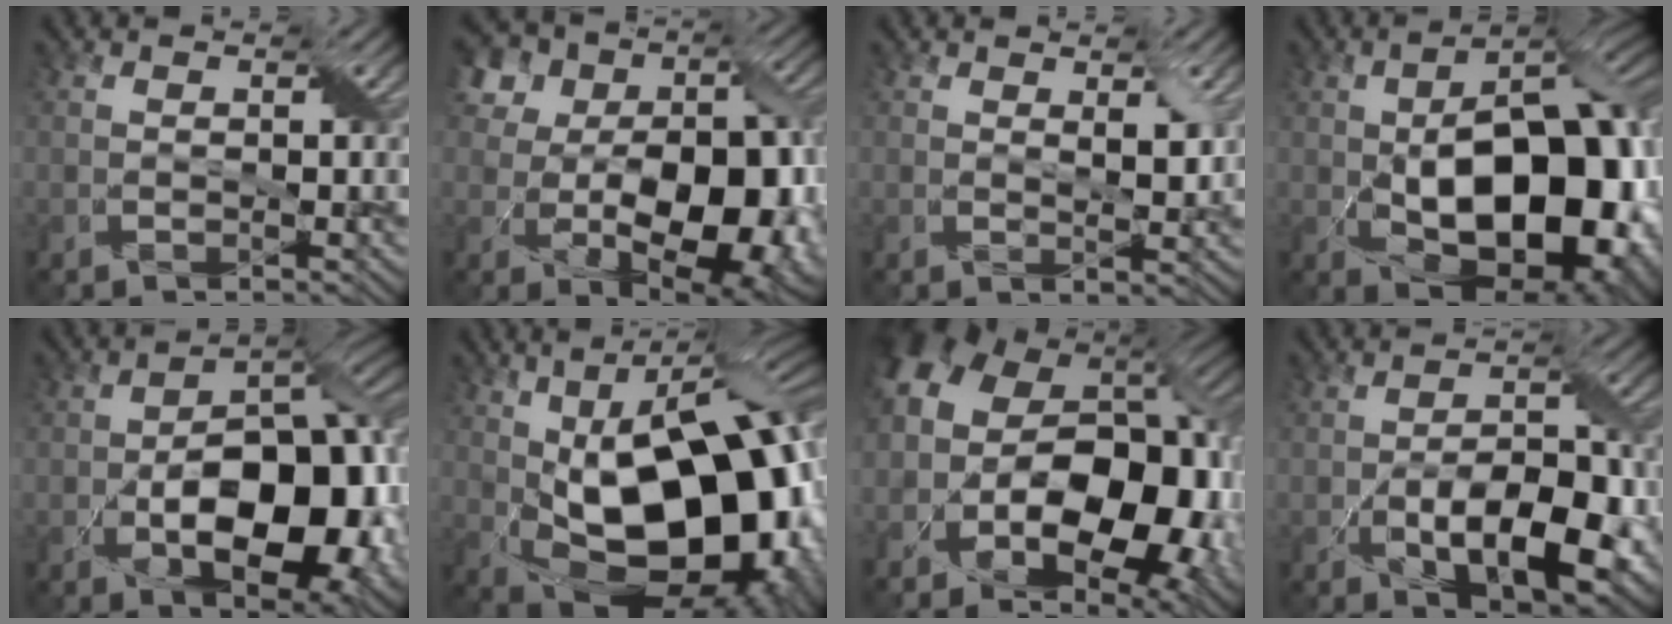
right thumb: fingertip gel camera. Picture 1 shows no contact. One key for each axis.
{"total": 17.8, "fx": -1.1, "fy": 13.6, "fz": 11.3, "tx": -0.154, "ty": -0.022, "tz": -0.010}
{"total": 2.8, "fx": 1.3, "fy": 1.0, "fz": 2.2, "tx": -0.042, "ty": -0.003, "tz": 0.026}
{"total": 17.7, "fx": -2.5, "fy": 10.1, "fz": 14.3, "tx": -0.189, "ty": -0.020, "tz": -0.021}
{"total": 15.2, "fx": -4.1, "fy": 8.0, "fz": 12.2, "tx": -0.170, "ty": -0.018, "tz": -0.062}
{"total": 22.0, "fx": -0.6, "fy": 12.4, "fz": 18.2, "tx": -0.241, "ty": -0.006, "tz": 0.000}
{"total": 18.0, "fx": -3.1, "fy": 11.1, "fz": 13.9, "tx": -0.261, "ty": -0.026, "tz": -0.035}
{"total": 10.6, "fx": -4.0, "fy": 4.9, "fz": 8.5, "tx": -0.136, "ty": -0.006, "tz": -0.060}